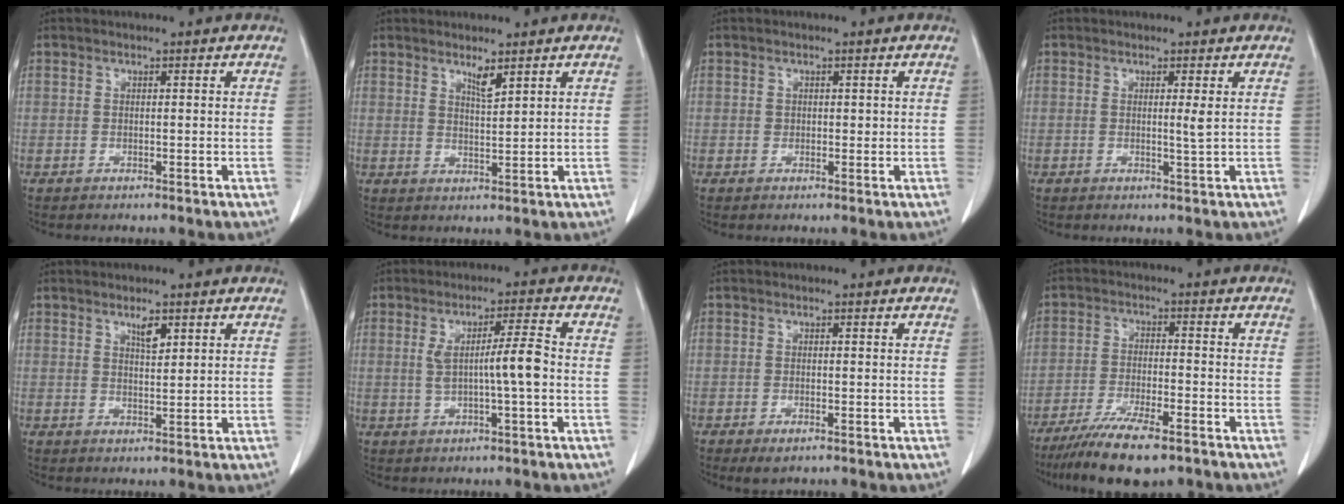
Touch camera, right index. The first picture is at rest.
{"total": 2.5, "force": [1.9, 0.1, 1.6], "torque": [-0.034, -0.009, 0.038]}
{"total": 0.8, "force": [0.3, 0.7, 0.2], "torque": [0.006, 0.004, 0.005]}
{"total": 1.3, "force": [0.4, -0.4, 1.2], "torque": [-0.020, -0.002, 0.009]}
{"total": 2.5, "force": [1.5, 0.6, 1.9], "torque": [-0.035, -0.003, 0.028]}
{"total": 6.2, "force": [-0.1, 0.1, 6.2], "torque": [-0.105, 0.008, 0.003]}
{"total": 2.1, "force": [-1.3, 0.7, 1.5], "torque": [-0.024, -0.004, -0.015]}
{"total": 11.3, "force": [-8.4, 2.0, 7.3], "torque": [-0.122, -0.025, -0.137]}